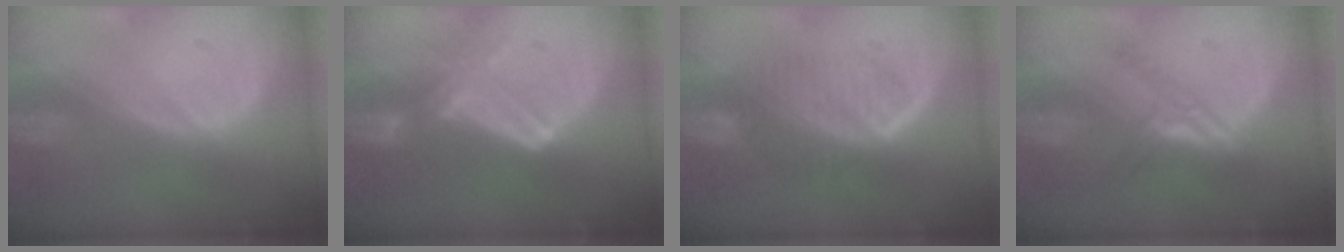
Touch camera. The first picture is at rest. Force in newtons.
{"total": 5.7, "press": 5.7, "slide": 1.0}
{"total": 6.7, "press": 6.4, "slide": 1.8}
{"total": 5.5, "press": 4.9, "slide": 2.6}